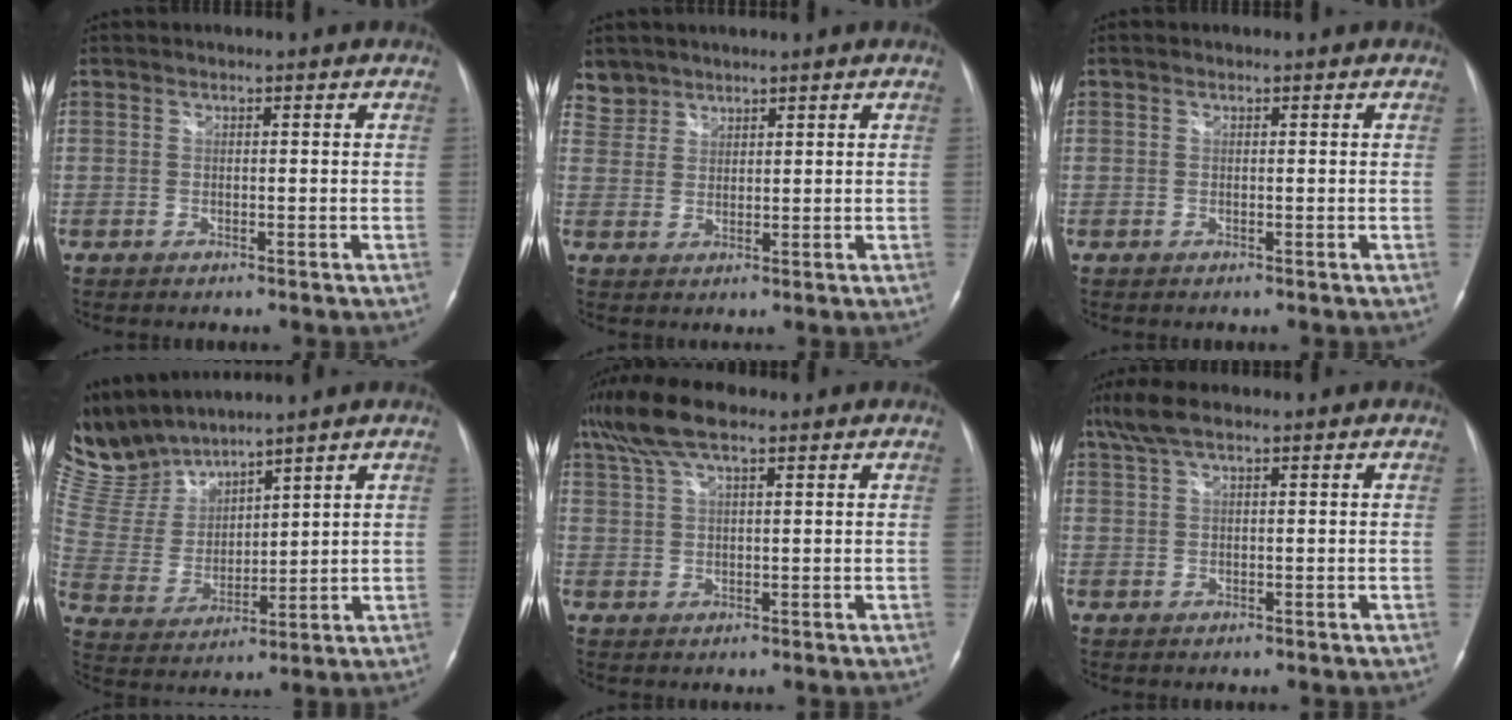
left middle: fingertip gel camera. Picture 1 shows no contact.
{"total": 3.4, "force": [2.9, 1.8, -0.6], "torque": [0.020, 0.007, 0.057]}
{"total": 0.0}
{"total": 11.9, "force": [11.5, 1.7, 2.4], "torque": [-0.077, 0.011, 0.253]}
{"total": 8.6, "force": [5.9, 2.3, 5.9], "torque": [-0.129, 0.030, 0.109]}
{"total": 4.5, "force": [3.1, 1.0, 3.1], "torque": [-0.072, 0.026, 0.062]}